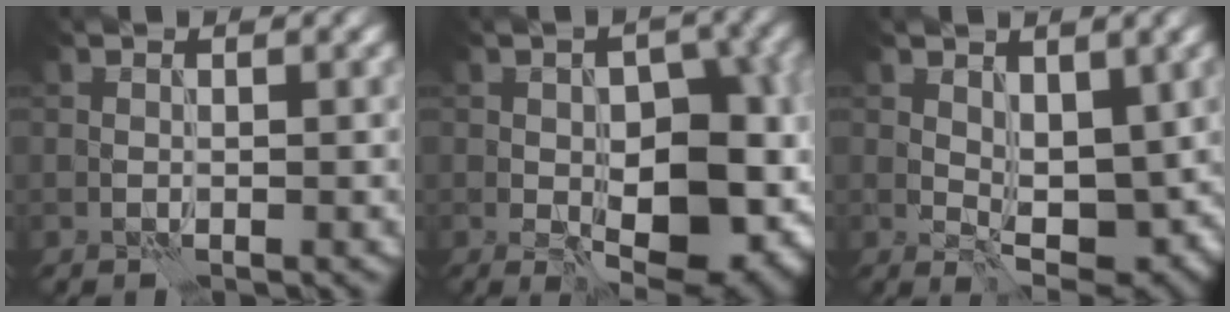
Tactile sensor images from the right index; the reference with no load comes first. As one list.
[{"total": 12.0, "force": [-2.7, 6.3, 9.8], "torque": [-0.120, -0.005, -0.035]}, {"total": 4.6, "force": [1.0, 2.5, 3.7], "torque": [-0.058, -0.006, 0.020]}]